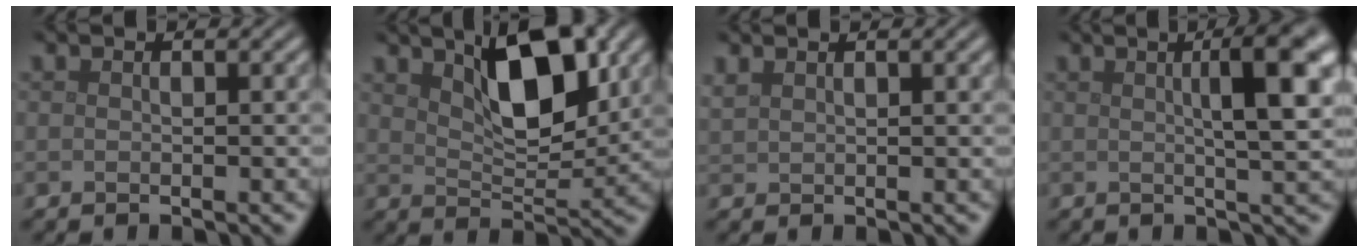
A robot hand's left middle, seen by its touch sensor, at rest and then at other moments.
{"total": 7.9, "force": [3.6, 3.5, 6.1], "torque": [-0.098, 0.003, 0.056]}
{"total": 2.3, "force": [1.7, 0.7, 1.4], "torque": [-0.025, 0.007, 0.036]}
{"total": 6.8, "force": [1.6, 1.5, 6.4], "torque": [-0.067, 0.014, 0.021]}